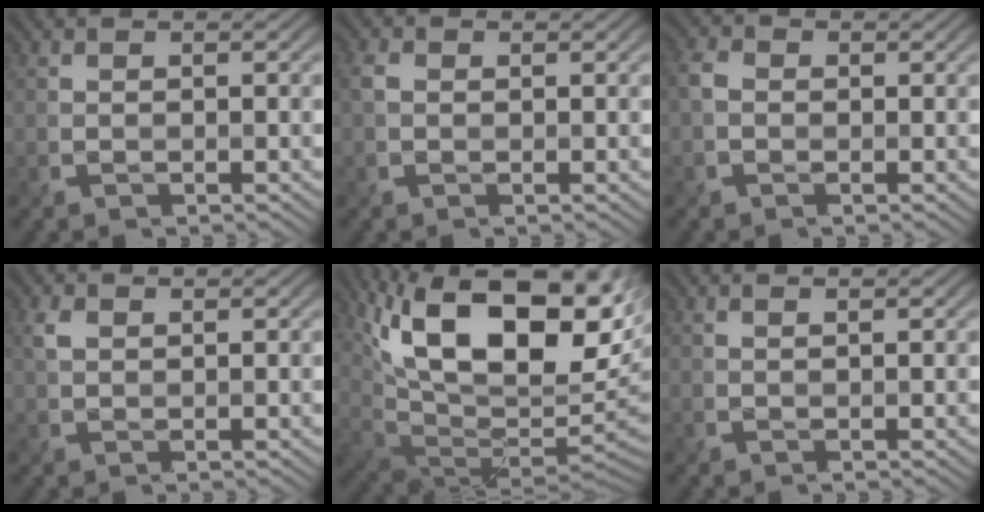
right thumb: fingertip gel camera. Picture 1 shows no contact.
{"total": 1.8, "force": [0.2, 1.4, 1.2], "torque": [-0.033, 0.000, 0.003]}
{"total": 2.5, "force": [-0.4, 2.0, 1.4], "torque": [-0.035, -0.001, -0.014]}
{"total": 1.7, "force": [0.7, 1.1, 1.1], "torque": [-0.034, 0.001, 0.018]}
{"total": 20.7, "force": [7.5, 10.0, 16.5], "torque": [-0.269, 0.023, 0.134]}
{"total": 0.8, "force": [0.5, 0.1, 0.6], "torque": [-0.009, -0.003, 0.006]}